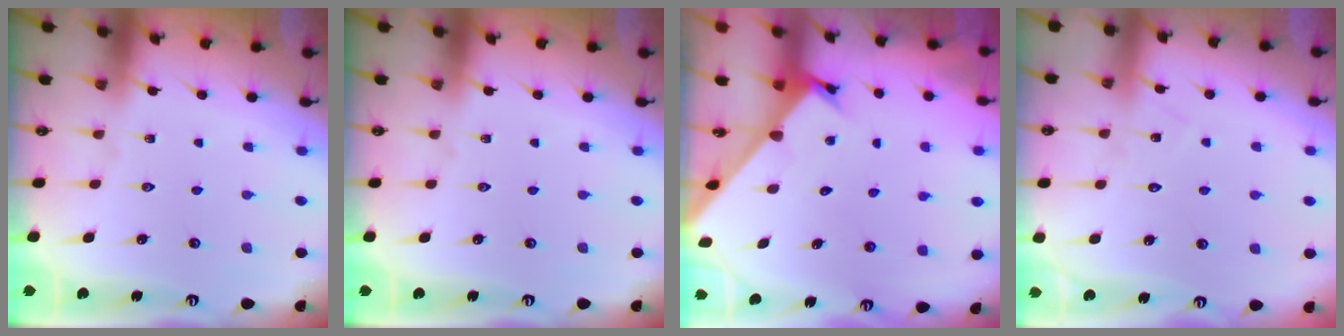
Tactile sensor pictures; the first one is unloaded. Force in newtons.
{"total": 0.0}
{"total": 2.3, "press": 2.3, "slide": 0.2}
{"total": 7.2, "press": 7.2, "slide": 0.4}